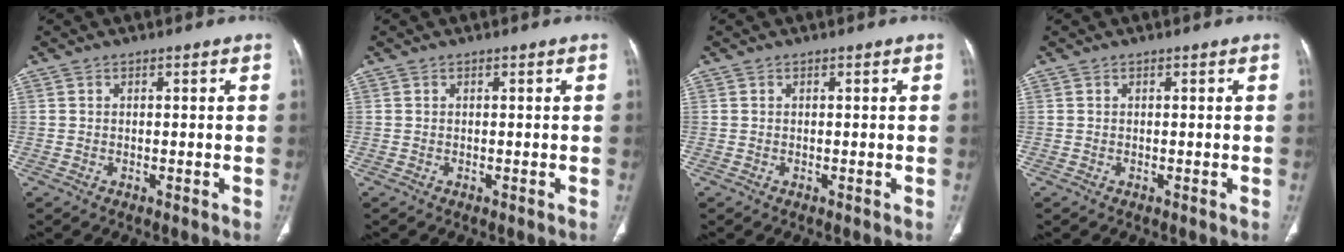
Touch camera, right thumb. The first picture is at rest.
{"total": 0.0}
{"total": 0.0}
{"total": 0.0}